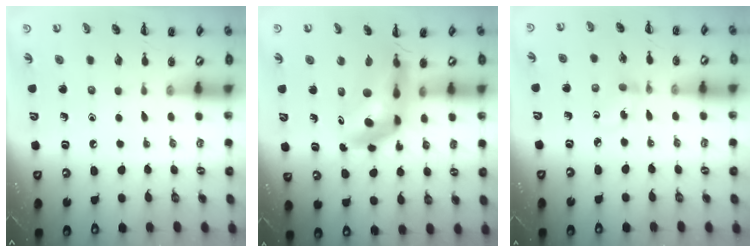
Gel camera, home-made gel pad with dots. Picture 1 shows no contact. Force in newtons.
{"total": 11.6, "press": 11.1, "slide": 3.3}
{"total": 3.4, "press": 3.2, "slide": 1.1}